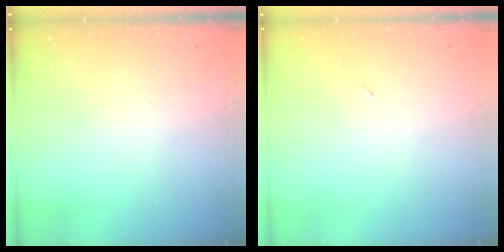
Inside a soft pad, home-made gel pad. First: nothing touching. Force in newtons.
{"total": 2.2, "press": 2.1, "slide": 0.9}